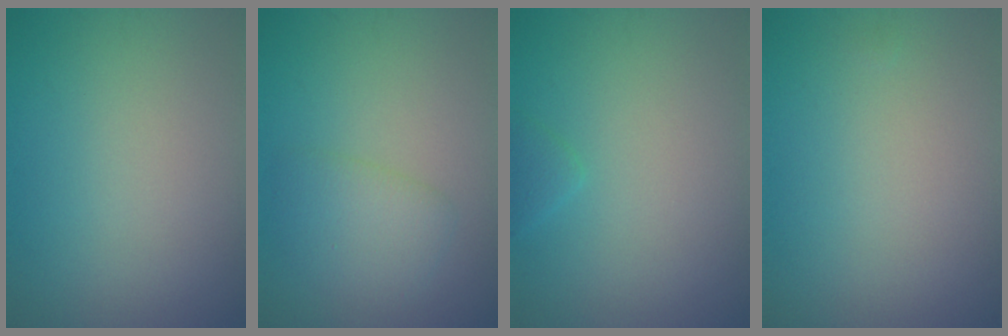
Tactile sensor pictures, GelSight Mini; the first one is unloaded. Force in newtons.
{"total": 2.6, "press": 2.6, "slide": 0.1}
{"total": 1.0, "press": 1.0, "slide": 0.1}
{"total": 0.0}